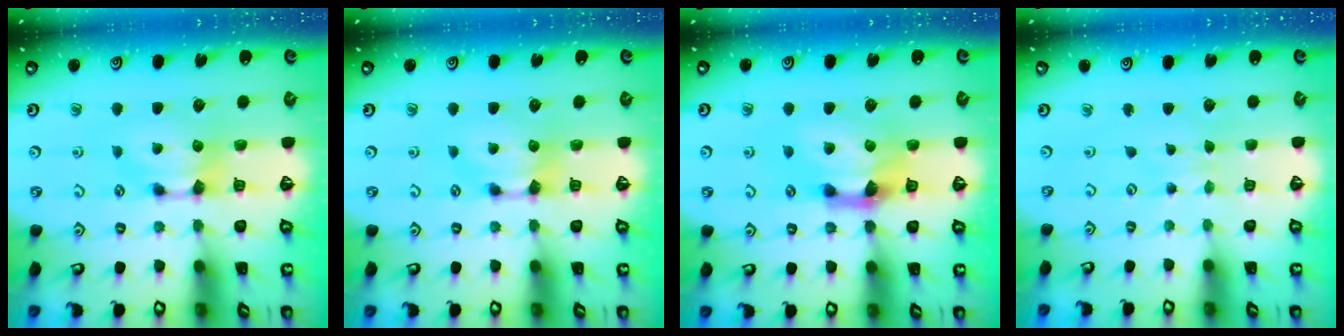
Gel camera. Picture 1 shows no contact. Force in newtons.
{"total": 0.0}
{"total": 3.8, "press": 3.4, "slide": 1.7}
{"total": 3.9, "press": 3.9, "slide": 0.2}